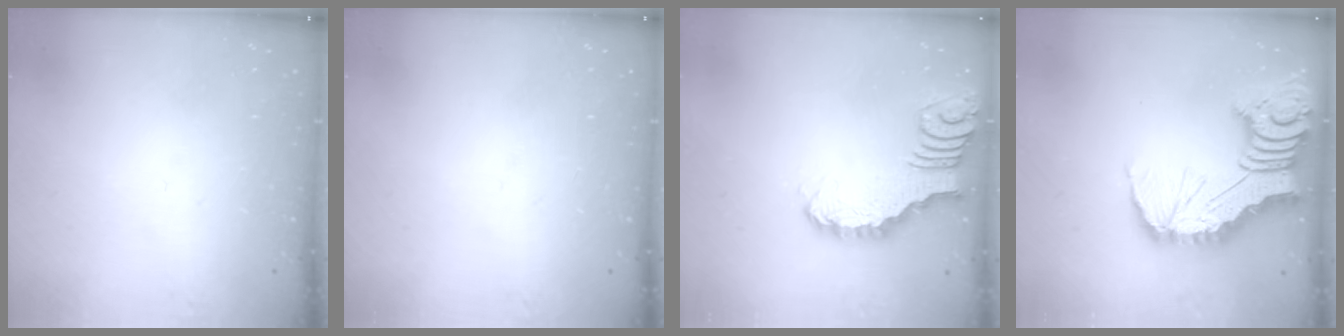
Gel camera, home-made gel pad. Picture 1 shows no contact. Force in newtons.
{"total": 0.0}
{"total": 2.8, "press": 2.8, "slide": 0.4}
{"total": 20.1, "press": 19.9, "slide": 2.2}